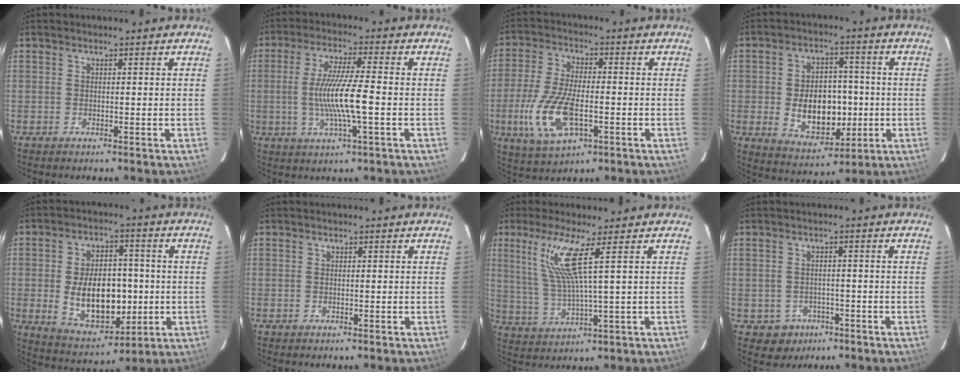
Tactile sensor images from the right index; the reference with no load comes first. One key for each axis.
{"total": 10.2, "fx": -1.6, "fy": 0.3, "fz": 10.1, "tx": -0.191, "ty": -0.009, "tz": -0.029}
{"total": 13.4, "fx": -3.7, "fy": 5.7, "fz": 11.6, "tx": -0.250, "ty": -0.011, "tz": -0.066}
{"total": 12.5, "fx": -1.6, "fy": 8.3, "fz": 9.1, "tx": -0.175, "ty": 0.005, "tz": -0.004}
{"total": 15.2, "fx": -1.6, "fy": 9.2, "fz": 12.0, "tx": -0.223, "ty": 0.002, "tz": 0.000}
{"total": 0.0}
{"total": 8.7, "fx": 3.9, "fy": -0.7, "fz": 7.8, "tx": -0.163, "ty": -0.010, "tz": 0.087}
{"total": 4.6, "fx": -2.0, "fy": 4.0, "fz": 0.5, "tx": -0.022, "ty": 0.013, "tz": -0.020}